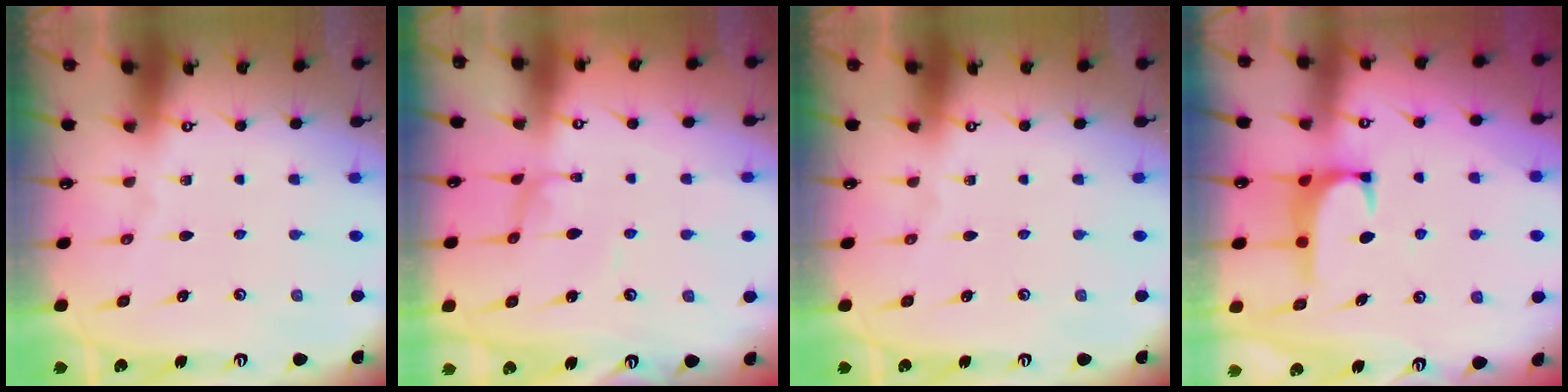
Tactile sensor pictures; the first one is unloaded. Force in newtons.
{"total": 1.9, "press": 1.9, "slide": 0.0}
{"total": 0.0}
{"total": 1.2, "press": 1.1, "slide": 0.5}